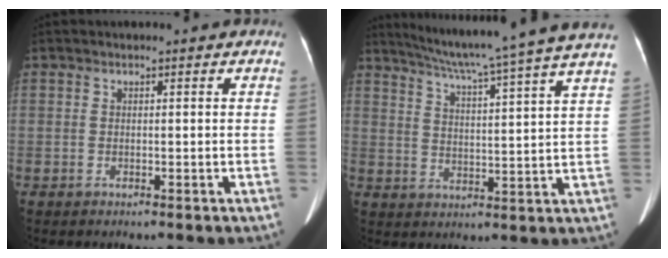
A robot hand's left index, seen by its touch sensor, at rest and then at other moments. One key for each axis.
{"total": 19.3, "fx": 16.4, "fy": -2.4, "fz": 9.9, "tx": -0.166, "ty": -0.023, "tz": 0.220}